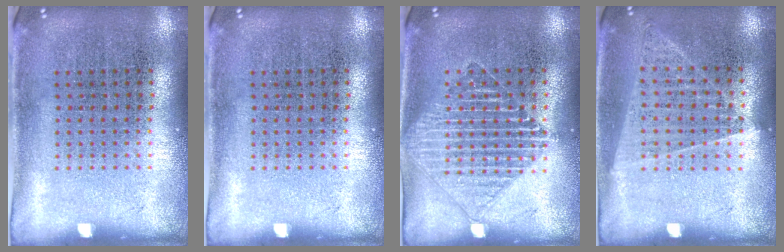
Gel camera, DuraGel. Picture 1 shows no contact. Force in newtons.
{"total": 0.0}
{"total": 1.5, "press": 1.5, "slide": 0.3}
{"total": 1.2, "press": 1.1, "slide": 0.1}